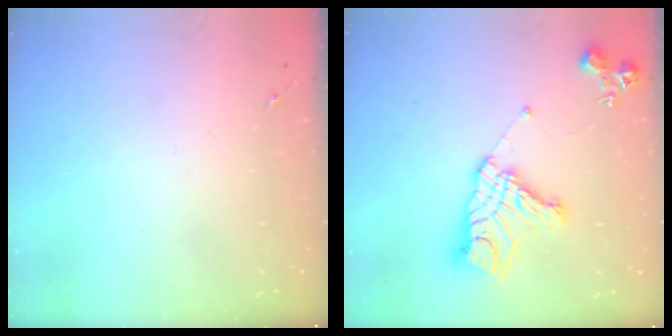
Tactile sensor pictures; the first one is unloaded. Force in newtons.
{"total": 16.0, "press": 15.9, "slide": 1.4}